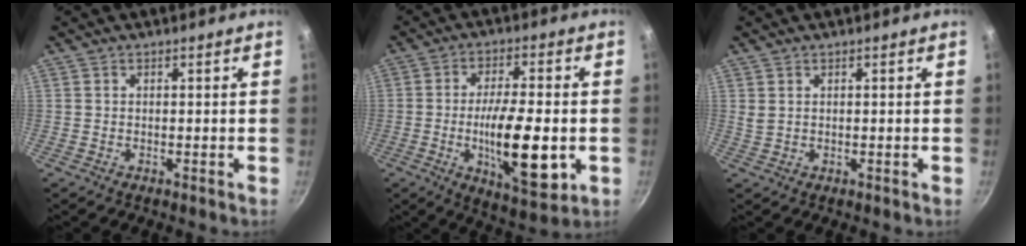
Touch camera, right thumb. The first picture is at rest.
{"total": 16.3, "force": [-3.2, 5.3, 15.1], "torque": [-0.243, 0.002, -0.048]}
{"total": 1.2, "force": [0.7, 0.6, 0.8], "torque": [-0.015, -0.001, 0.016]}